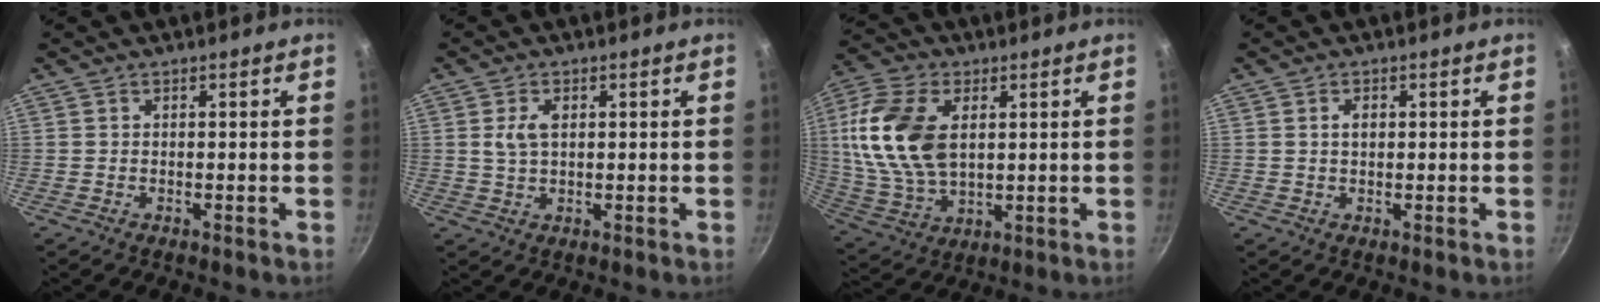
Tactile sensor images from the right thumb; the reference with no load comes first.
{"total": 4.0, "force": [0.7, 2.5, 3.1], "torque": [-0.052, 0.003, 0.013]}
{"total": 17.6, "force": [3.4, 10.8, 13.6], "torque": [-0.258, -0.008, 0.067]}
{"total": 1.6, "force": [0.2, 1.1, 1.1], "torque": [-0.013, 0.004, 0.004]}